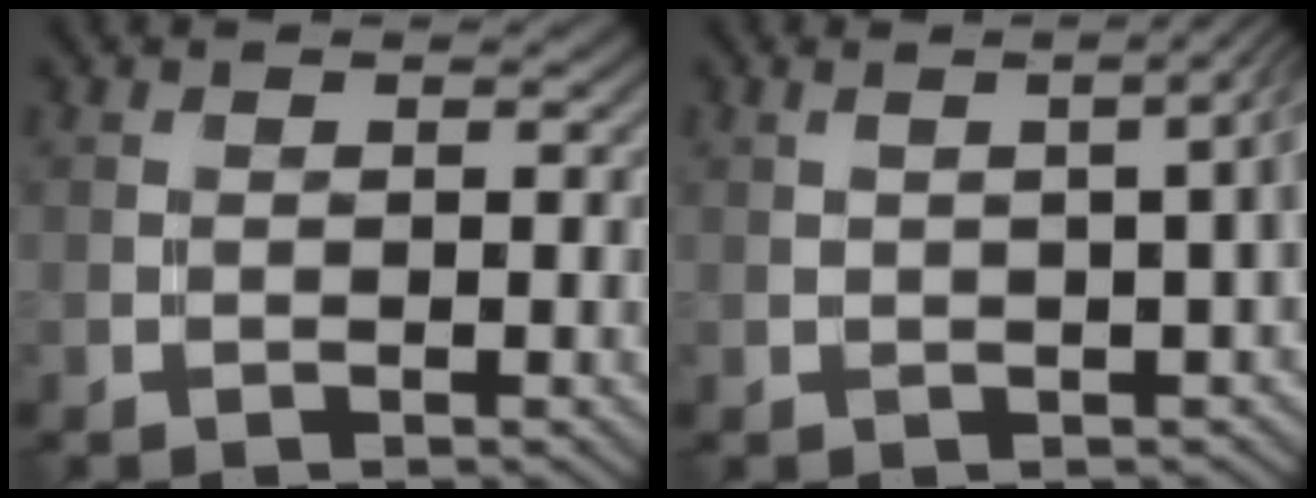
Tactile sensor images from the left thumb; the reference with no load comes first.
{"total": 4.3, "force": [0.3, 1.3, 4.0], "torque": [-0.032, 0.010, 0.011]}